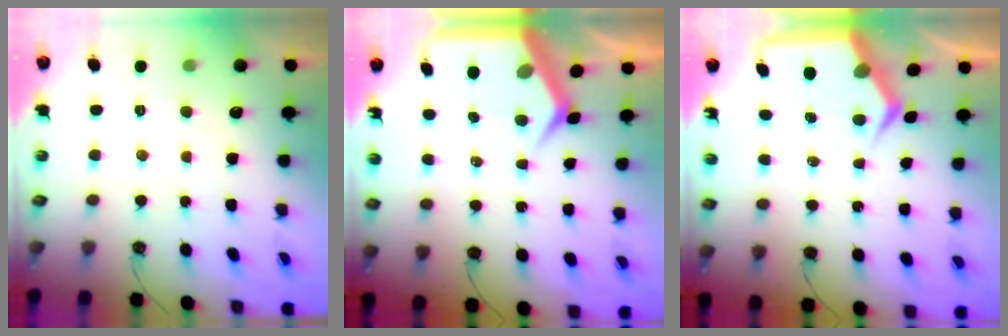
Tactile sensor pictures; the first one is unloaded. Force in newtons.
{"total": 8.8, "press": 8.8, "slide": 0.9}
{"total": 7.6, "press": 7.5, "slide": 1.2}